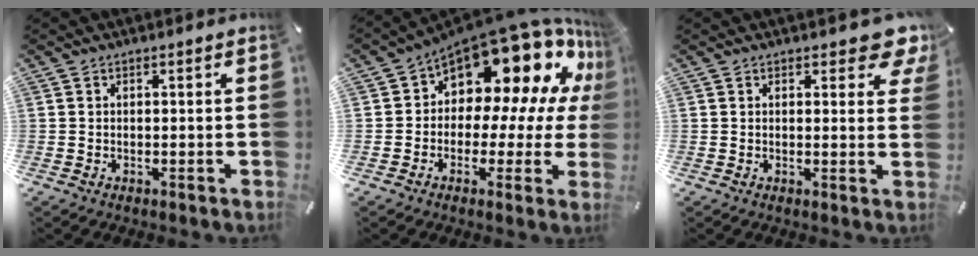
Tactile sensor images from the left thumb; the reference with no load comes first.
{"total": 18.6, "force": [10.3, 10.1, 11.8], "torque": [-0.174, -0.099, 0.171]}
{"total": 5.8, "force": [3.8, 2.8, 3.4], "torque": [-0.028, -0.022, 0.060]}